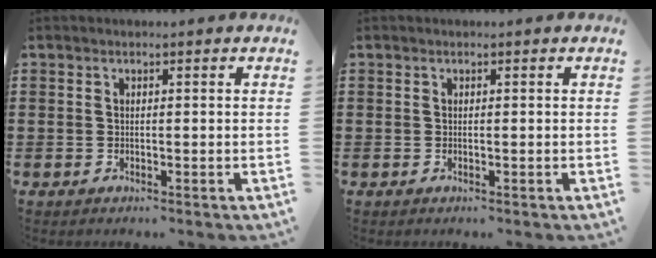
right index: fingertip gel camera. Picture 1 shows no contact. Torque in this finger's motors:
{"motor_torque": [0.03, 0.03, 0.00, 0.00]}